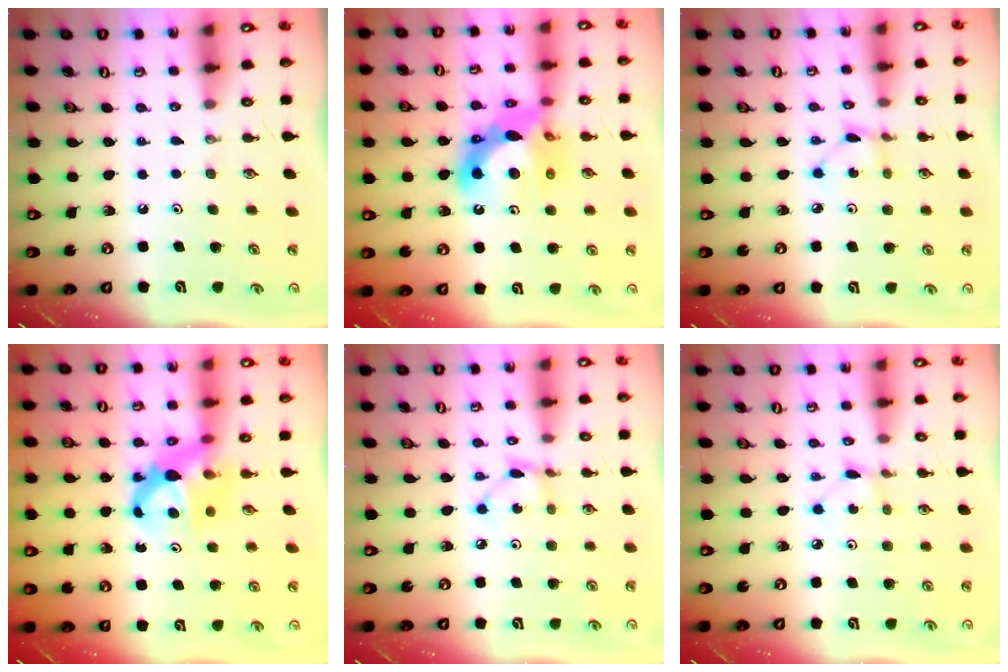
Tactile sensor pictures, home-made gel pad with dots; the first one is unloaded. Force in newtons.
{"total": 14.3, "press": 14.1, "slide": 2.1}
{"total": 1.9, "press": 1.9, "slide": 0.3}
{"total": 6.3, "press": 6.3, "slide": 0.5}
{"total": 2.6, "press": 2.6, "slide": 0.2}
{"total": 1.5, "press": 1.5, "slide": 0.2}